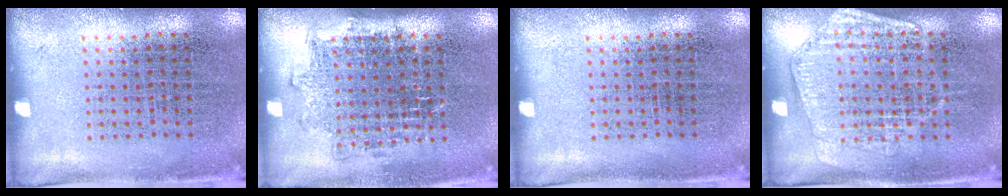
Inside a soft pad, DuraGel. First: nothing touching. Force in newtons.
{"total": 1.3, "press": 1.1, "slide": 0.7}
{"total": 0.0}
{"total": 1.4, "press": 1.4, "slide": 0.4}